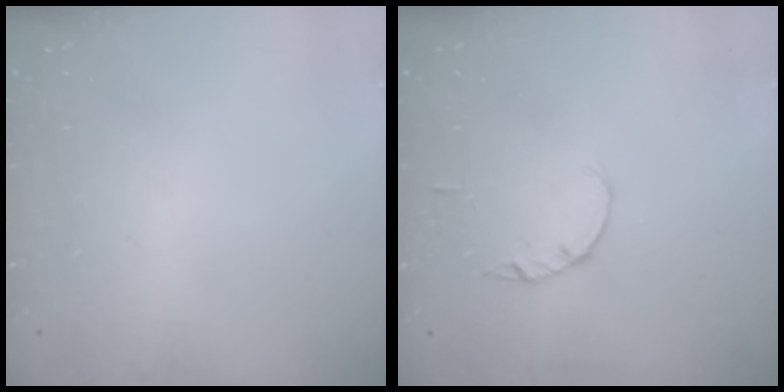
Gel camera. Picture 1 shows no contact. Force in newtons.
{"total": 1.0, "press": 1.0, "slide": 0.2}